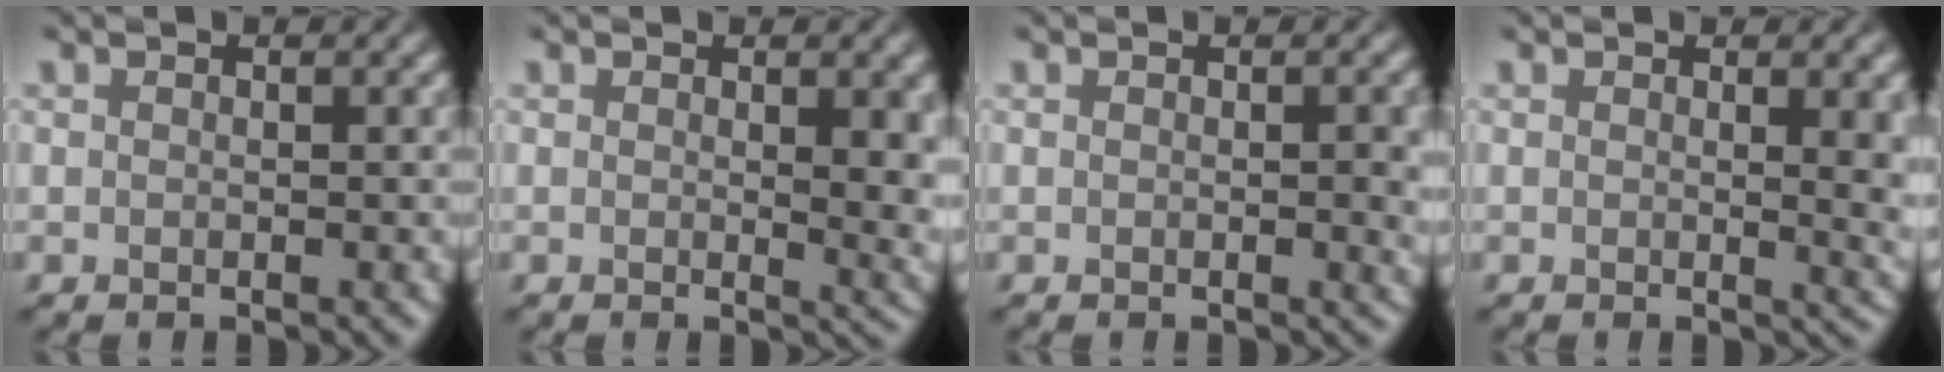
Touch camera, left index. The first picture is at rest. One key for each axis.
{"total": 4.3, "fx": 0.6, "fy": 1.4, "fz": 4.0, "tx": -0.038, "ty": -0.006, "tz": 0.013}
{"total": 2.2, "fx": 0.0, "fy": 0.5, "fz": 2.1, "tx": -0.022, "ty": -0.001, "tz": -0.002}
{"total": 4.4, "fx": 0.6, "fy": 1.6, "fz": 4.1, "tx": -0.035, "ty": -0.002, "tz": 0.010}